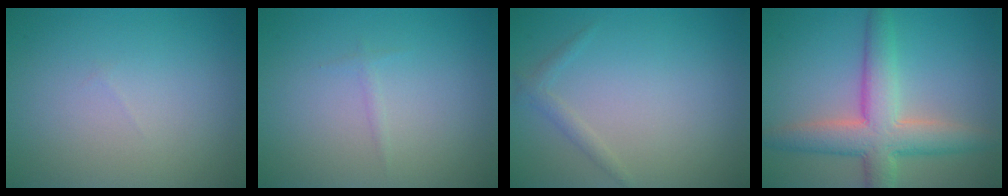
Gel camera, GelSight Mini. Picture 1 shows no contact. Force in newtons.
{"total": 0.5, "press": 0.5, "slide": 0.1}
{"total": 1.1, "press": 1.1, "slide": 0.0}
{"total": 6.6, "press": 6.5, "slide": 0.3}